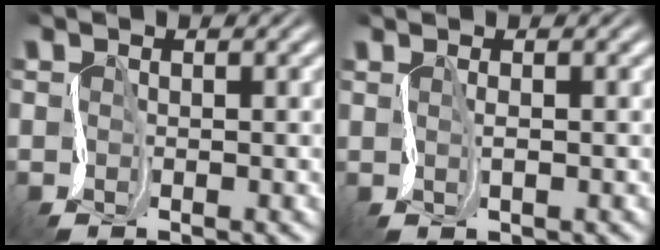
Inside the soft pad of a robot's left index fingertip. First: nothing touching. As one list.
[{"total": 0.8, "force": [0.7, -0.3, -0.2], "torque": [0.001, 0.003, 0.013]}]